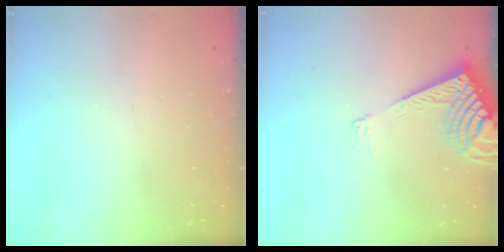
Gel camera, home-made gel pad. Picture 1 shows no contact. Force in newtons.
{"total": 9.1, "press": 9.1, "slide": 1.2}